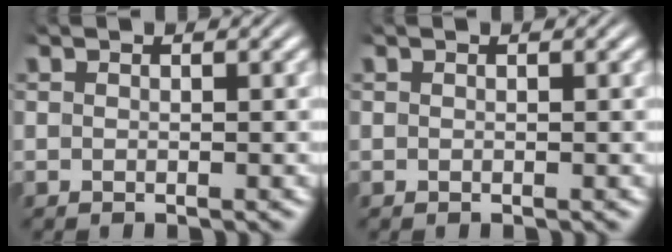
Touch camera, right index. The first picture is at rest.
{"total": 0.0}